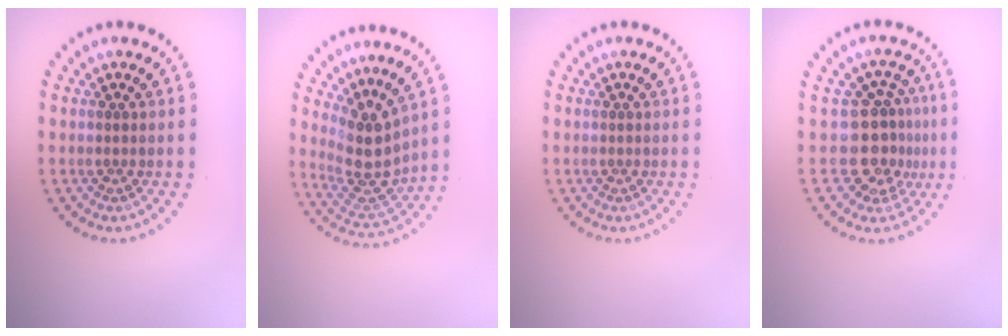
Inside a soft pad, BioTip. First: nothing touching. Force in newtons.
{"total": 4.0, "press": 3.2, "slide": 2.3}
{"total": 0.0}
{"total": 3.9, "press": 3.0, "slide": 2.5}